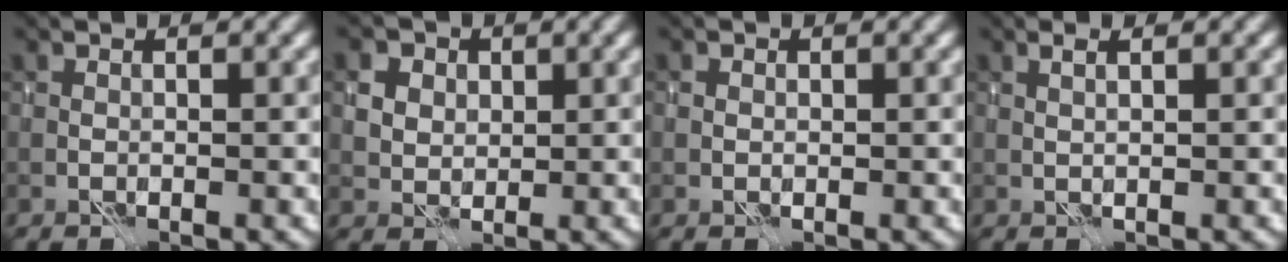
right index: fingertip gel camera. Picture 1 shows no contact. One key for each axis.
{"total": 6.0, "fx": 2.9, "fy": 4.6, "fz": 2.6, "tx": -0.055, "ty": 0.021, "tz": 0.040}
{"total": 0.6, "fx": 0.2, "fy": 0.6, "fz": 0.1, "tx": 0.001, "ty": 0.001, "tz": 0.000}
{"total": 0.9, "fx": 0.7, "fy": -0.3, "fz": 0.6, "tx": -0.015, "ty": 0.006, "tz": 0.013}